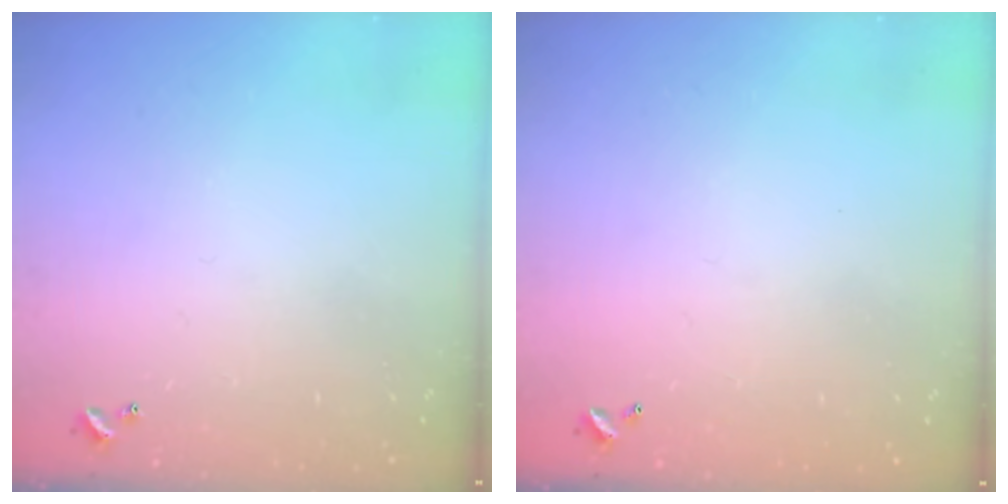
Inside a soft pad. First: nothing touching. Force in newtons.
{"total": 2.7, "press": 2.7, "slide": 0.1}